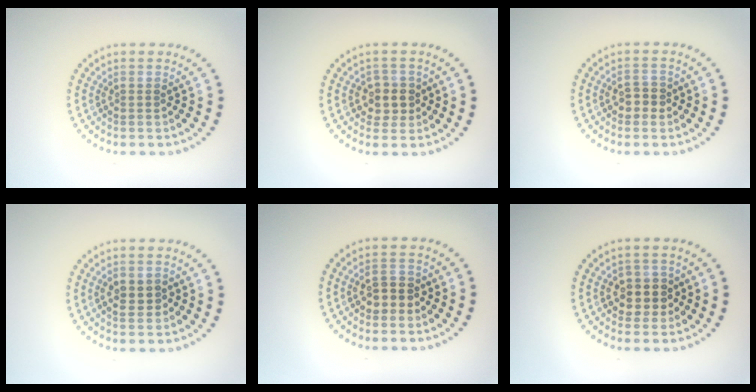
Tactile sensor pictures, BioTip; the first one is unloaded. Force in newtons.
{"total": 2.5, "press": 2.2, "slide": 1.1}
{"total": 1.9, "press": 1.8, "slide": 0.4}
{"total": 2.2, "press": 2.2, "slide": 0.1}
{"total": 2.4, "press": 2.3, "slide": 0.6}
{"total": 2.8, "press": 2.7, "slide": 0.9}